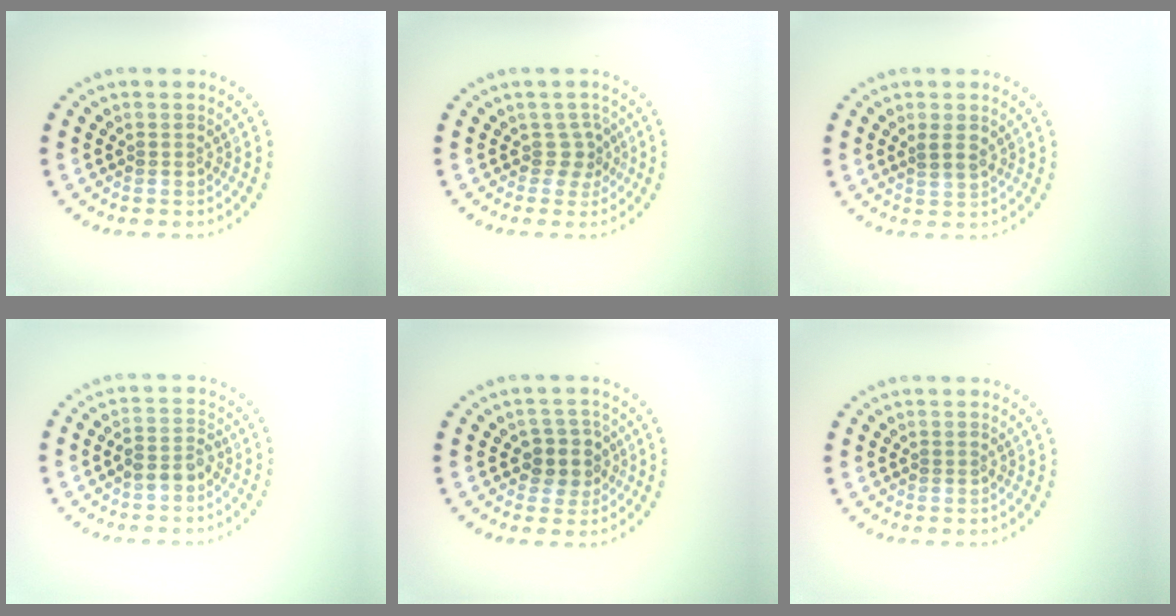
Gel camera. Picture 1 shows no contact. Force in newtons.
{"total": 1.7, "press": 1.2, "slide": 1.3}
{"total": 1.4, "press": 1.1, "slide": 0.8}
{"total": 2.2, "press": 2.0, "slide": 0.9}
{"total": 2.8, "press": 2.5, "slide": 1.3}
{"total": 0.0}